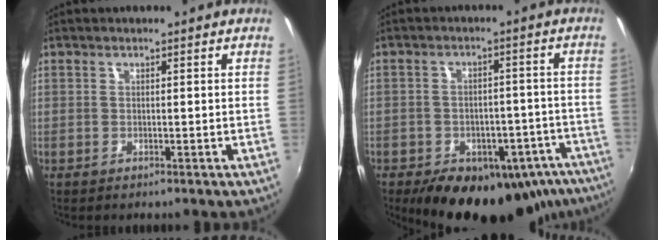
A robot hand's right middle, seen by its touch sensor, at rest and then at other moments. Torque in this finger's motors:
{"motor_torque": [1.07, -1.06, 0.37, 0.18]}